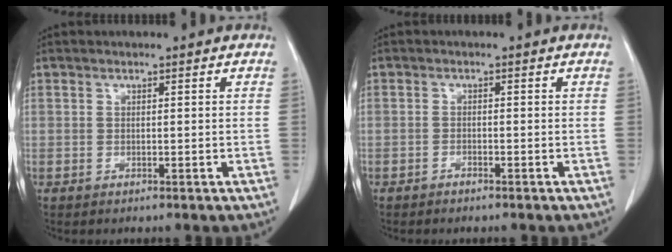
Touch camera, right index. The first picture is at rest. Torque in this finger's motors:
{"motor_torque": [0.22, -0.19, 0.03, -0.03]}